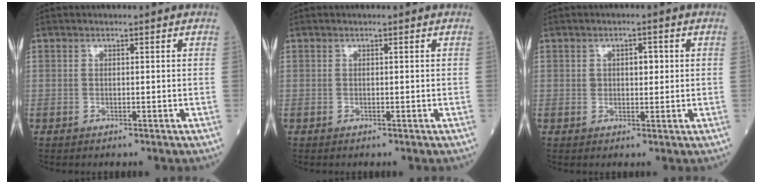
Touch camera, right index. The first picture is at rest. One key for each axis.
{"total": 0.0}
{"total": 2.8, "fx": 0.6, "fy": 1.6, "fz": 2.2, "tx": -0.029, "ty": 0.008, "tz": 0.009}